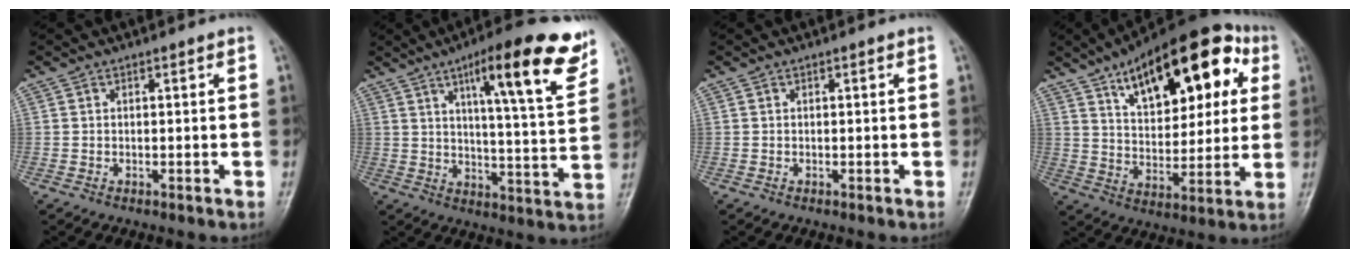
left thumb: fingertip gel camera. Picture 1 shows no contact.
{"total": 18.1, "force": [10.1, 3.5, 14.6], "torque": [-0.184, -0.041, 0.146]}
{"total": 0.0}
{"total": 23.8, "force": [10.2, 11.4, 18.2], "torque": [-0.231, -0.006, 0.159]}